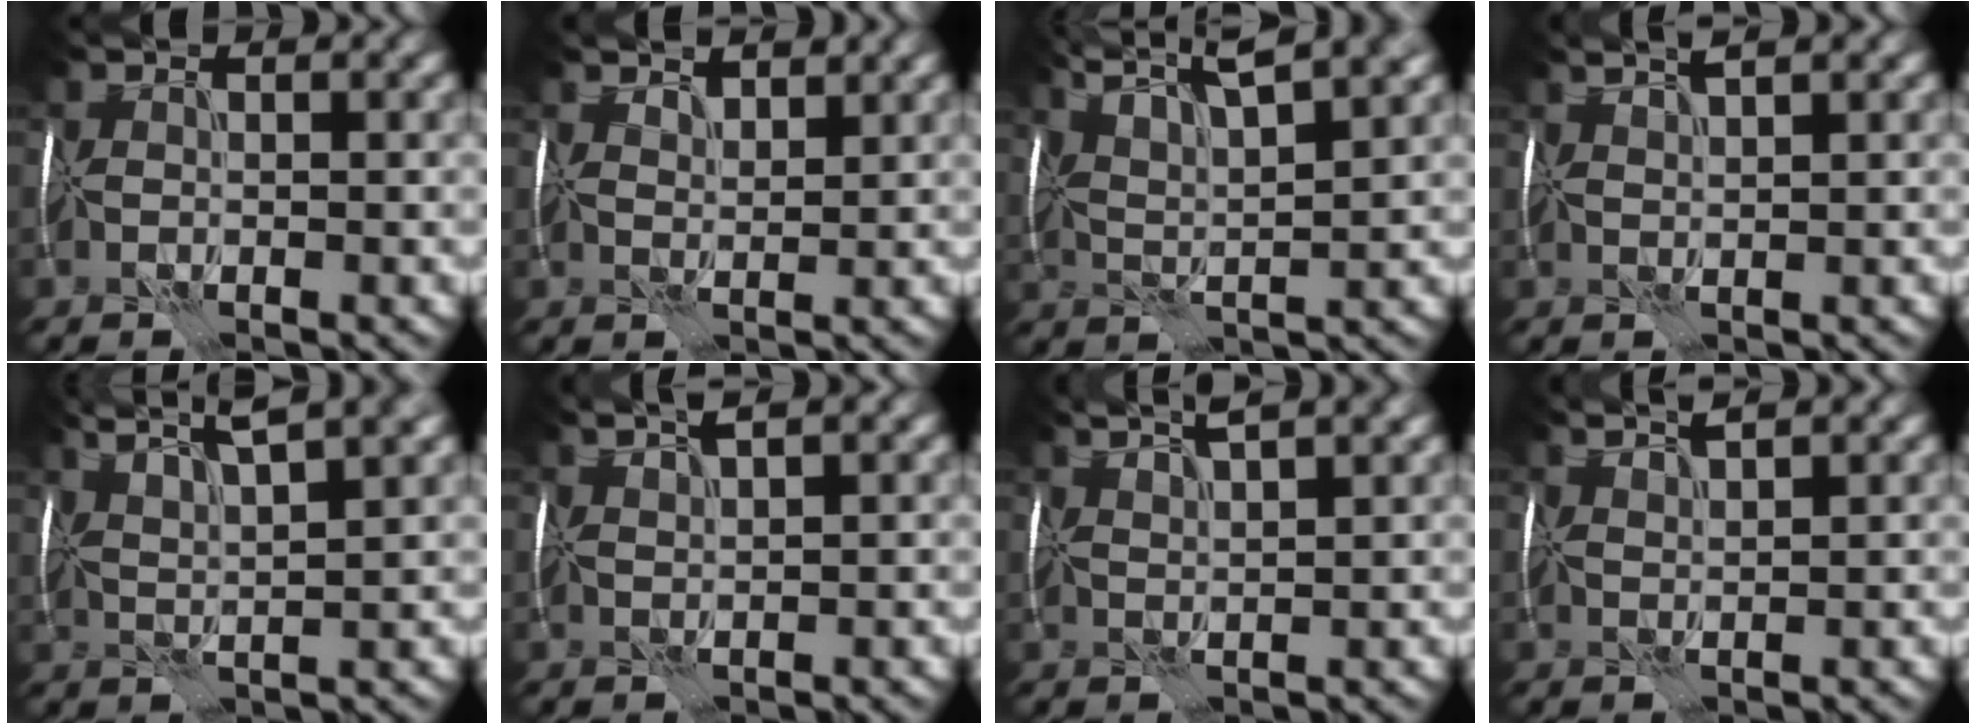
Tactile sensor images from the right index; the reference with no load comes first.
{"total": 2.7, "force": [2.6, 0.4, 0.7], "torque": [-0.015, 0.006, 0.047]}
{"total": 10.6, "force": [7.7, 2.3, 7.0], "torque": [-0.113, 0.038, 0.098]}
{"total": 2.7, "force": [2.2, 0.1, 1.6], "torque": [-0.024, 0.017, 0.035]}
{"total": 8.3, "force": [6.1, 1.5, 5.5], "torque": [-0.077, 0.034, 0.076]}
{"total": 2.8, "force": [2.2, 0.1, 1.8], "torque": [-0.026, 0.016, 0.037]}
{"total": 5.5, "force": [4.1, 1.1, 3.5], "torque": [-0.038, 0.030, 0.046]}
{"total": 3.0, "force": [2.6, 0.2, 1.5], "torque": [-0.022, 0.019, 0.037]}